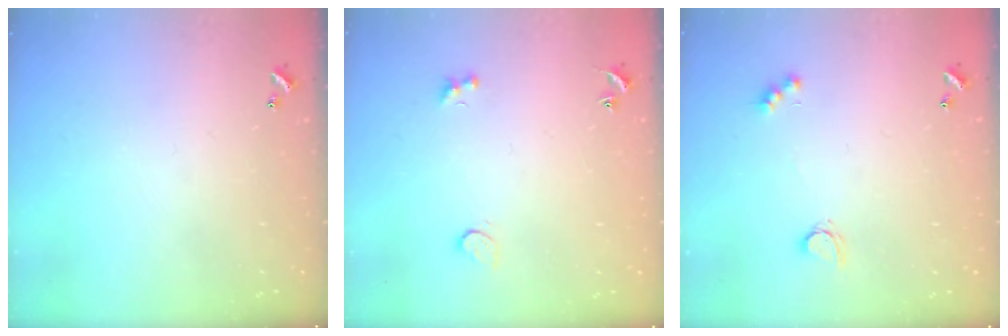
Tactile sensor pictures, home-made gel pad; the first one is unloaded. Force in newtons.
{"total": 3.1, "press": 2.9, "slide": 1.2}
{"total": 2.7, "press": 2.7, "slide": 0.5}